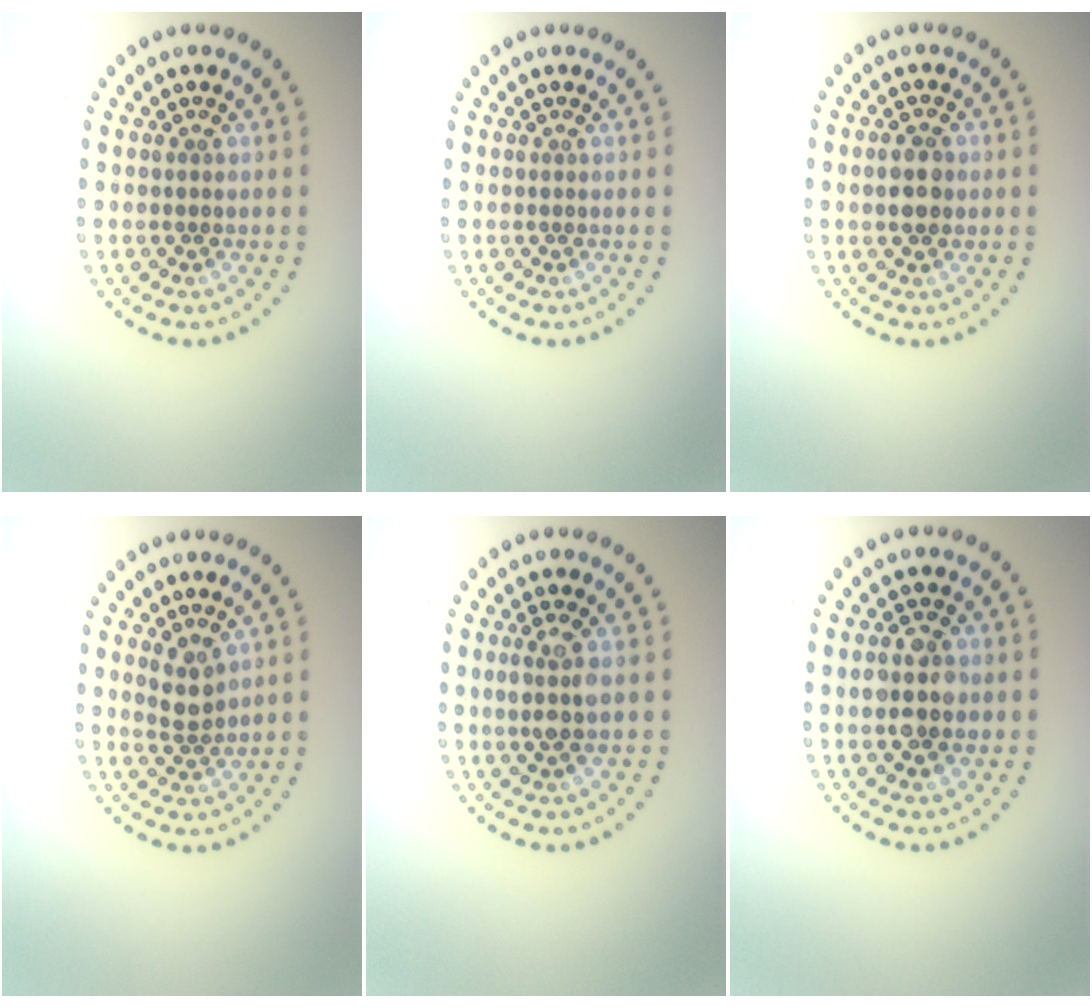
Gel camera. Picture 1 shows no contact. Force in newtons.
{"total": 0.0}
{"total": 2.8, "press": 2.8, "slide": 0.1}
{"total": 1.9, "press": 1.7, "slide": 1.0}
{"total": 2.3, "press": 2.1, "slide": 1.0}
{"total": 4.0, "press": 4.0, "slide": 0.1}